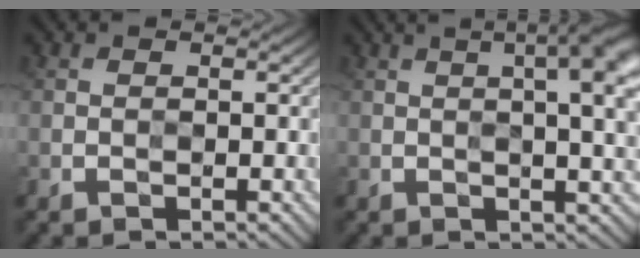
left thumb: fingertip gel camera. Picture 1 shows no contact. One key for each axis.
{"total": 8.7, "fx": 3.0, "fy": 2.2, "fz": 7.9, "tx": -0.076, "ty": 0.031, "tz": 0.031}